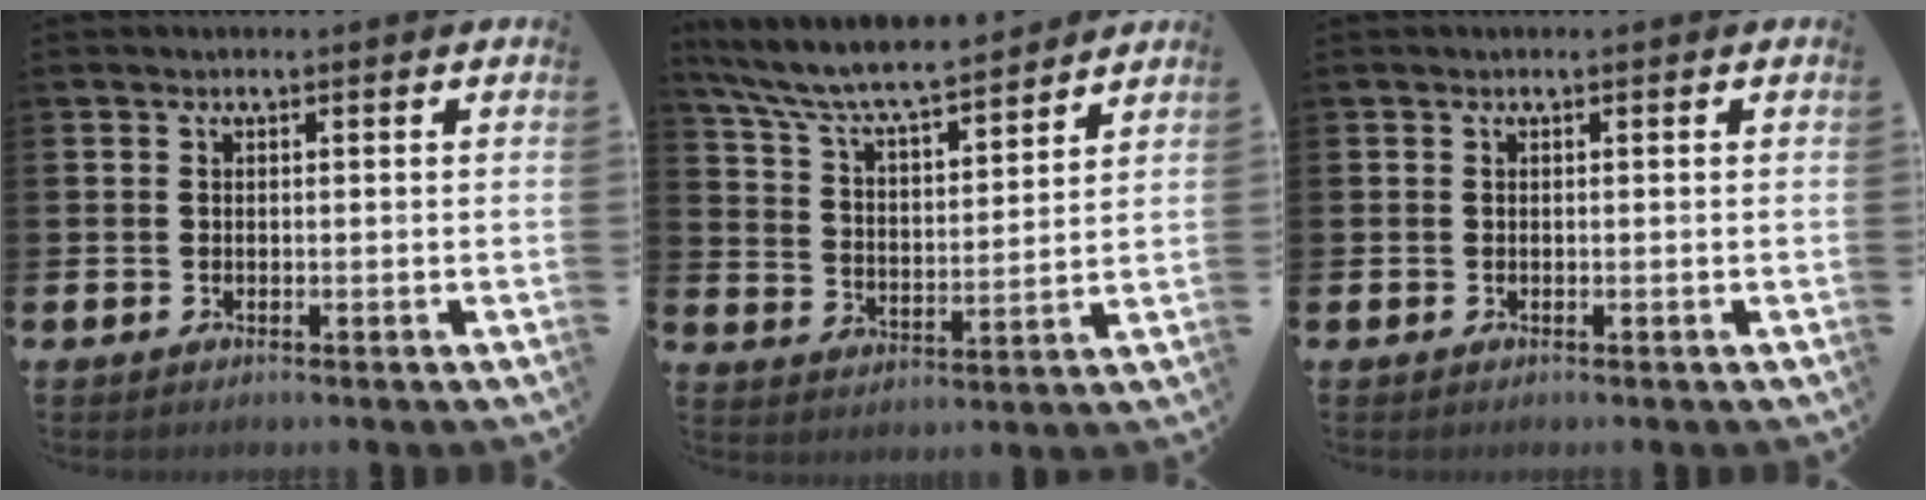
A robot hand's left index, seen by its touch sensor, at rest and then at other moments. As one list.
[{"total": 8.2, "force": [7.7, 0.9, 2.5], "torque": [-0.083, -0.055, 0.134]}, {"total": 0.0}]